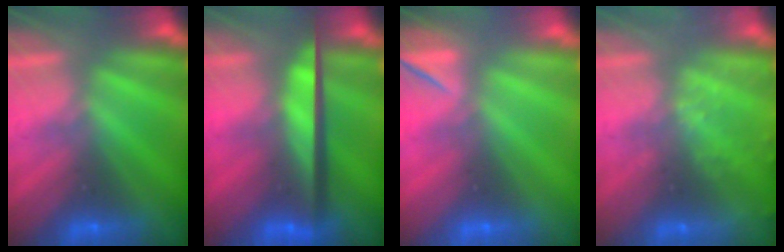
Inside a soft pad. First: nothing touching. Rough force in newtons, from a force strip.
{"total": 8.8}
{"total": 4.7}
{"total": 2.4}